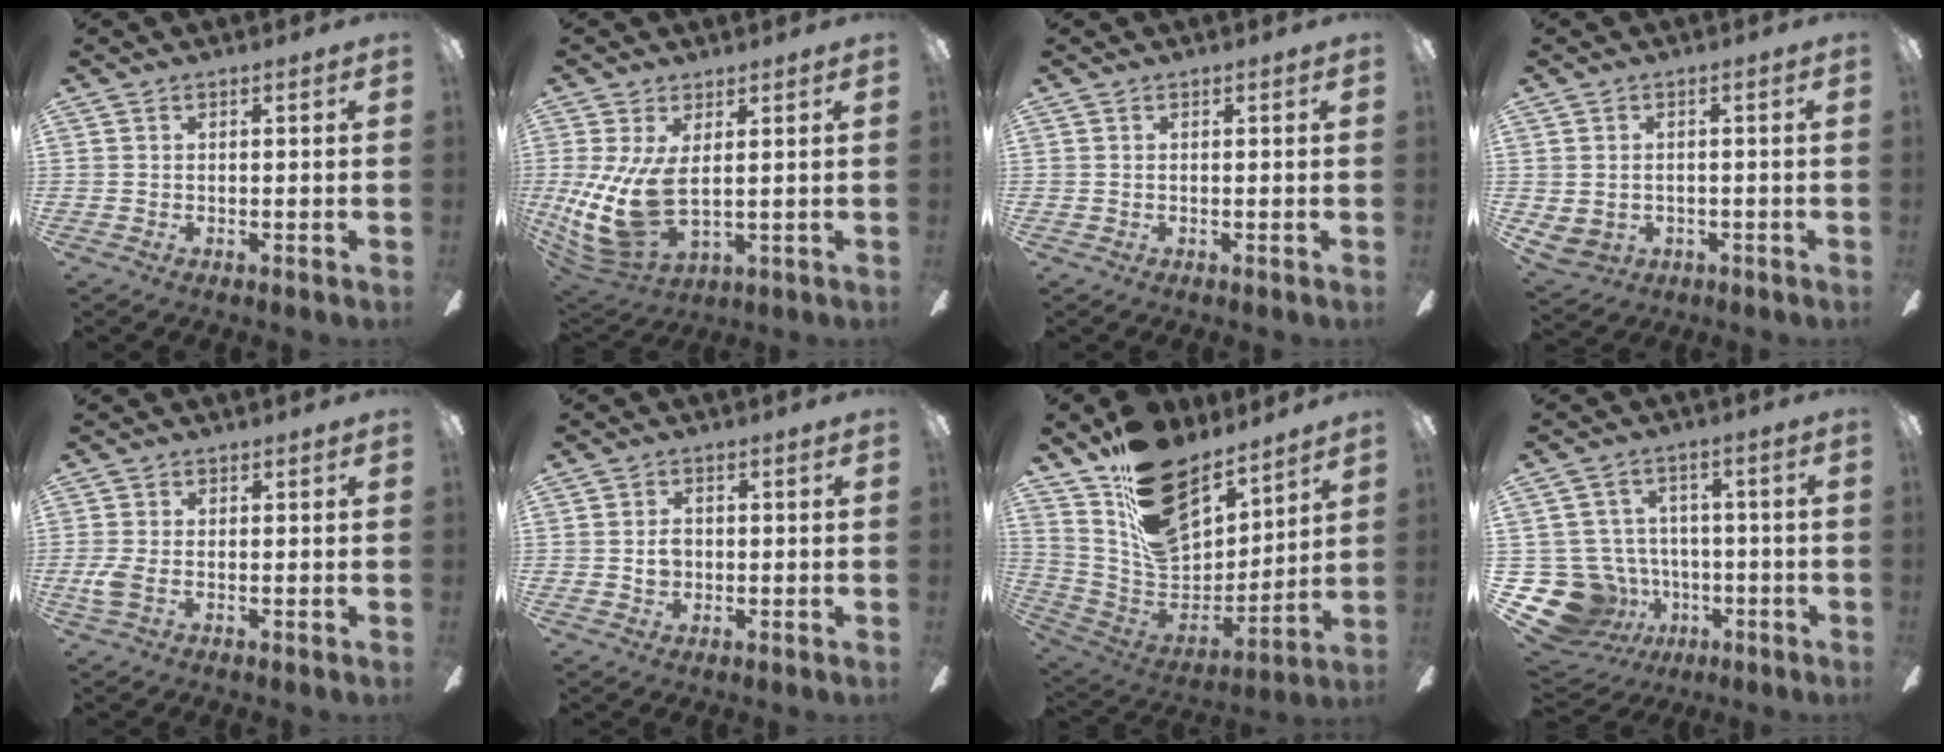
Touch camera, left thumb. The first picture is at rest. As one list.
[{"total": 13.4, "force": [1.4, 6.9, 11.5], "torque": [-0.254, -0.024, 0.029]}, {"total": 0.0}, {"total": 2.4, "force": [0.4, 2.3, 0.8], "torque": [-0.019, 0.001, 0.008]}, {"total": 3.4, "force": [-0.6, 1.9, 2.7], "torque": [-0.058, 0.002, -0.012]}, {"total": 3.5, "force": [-0.1, 2.9, 2.0], "torque": [-0.023, 0.002, -0.005]}, {"total": 19.8, "force": [13.1, 11.5, 9.4], "torque": [-0.172, -0.088, 0.249]}, {"total": 15.1, "force": [-4.4, 13.5, 5.2], "torque": [-0.136, 0.024, -0.052]}]